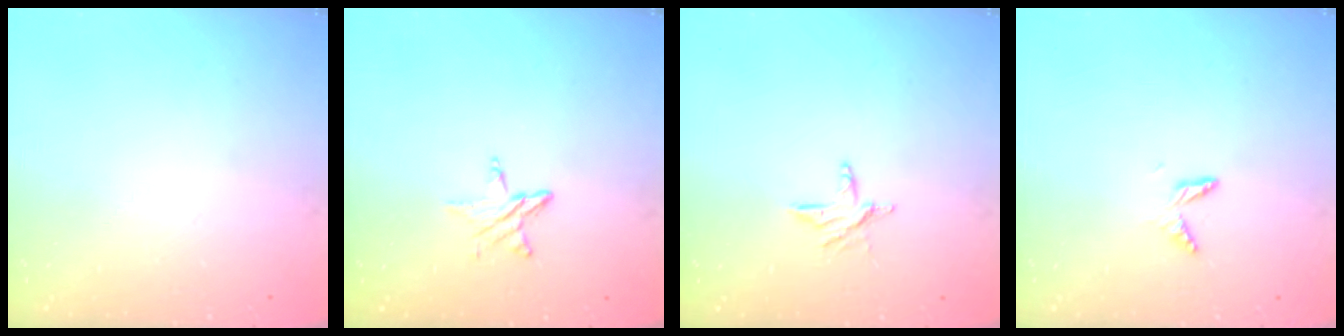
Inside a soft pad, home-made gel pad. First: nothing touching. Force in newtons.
{"total": 4.9, "press": 4.8, "slide": 0.5}
{"total": 4.8, "press": 4.8, "slide": 0.4}
{"total": 4.6, "press": 4.6, "slide": 0.4}